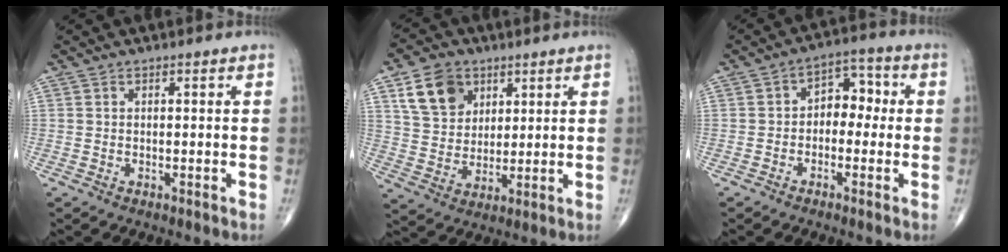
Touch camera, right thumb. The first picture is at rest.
{"total": 10.7, "force": [5.1, 7.9, 5.0], "torque": [-0.065, -0.018, 0.100]}
{"total": 6.6, "force": [-0.4, 4.7, 4.6], "torque": [-0.032, 0.032, -0.022]}